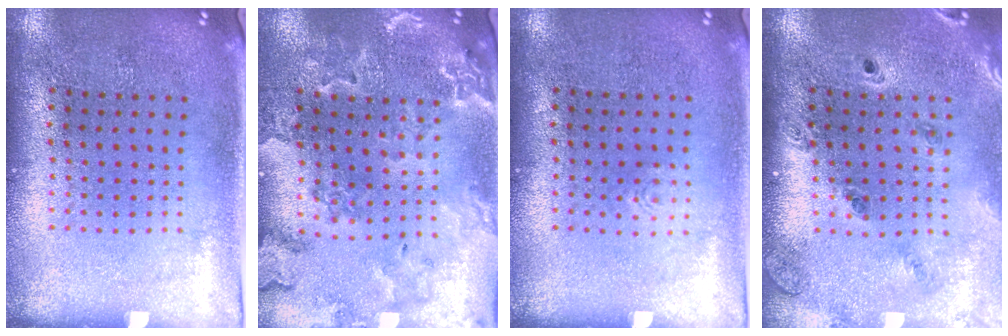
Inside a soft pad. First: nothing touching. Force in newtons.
{"total": 2.0, "press": 2.0, "slide": 0.2}
{"total": 0.5, "press": 0.5, "slide": 0.1}
{"total": 1.4, "press": 1.4, "slide": 0.1}